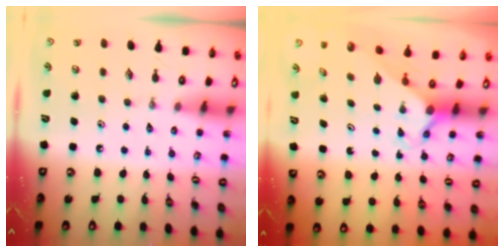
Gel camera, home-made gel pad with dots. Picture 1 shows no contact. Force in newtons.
{"total": 2.1, "press": 2.1, "slide": 0.1}